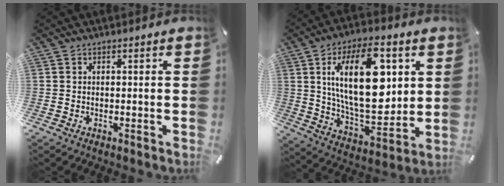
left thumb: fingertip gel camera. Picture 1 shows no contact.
{"total": 23.8, "force": [6.5, 11.6, 19.7], "torque": [-0.355, -0.021, 0.094]}